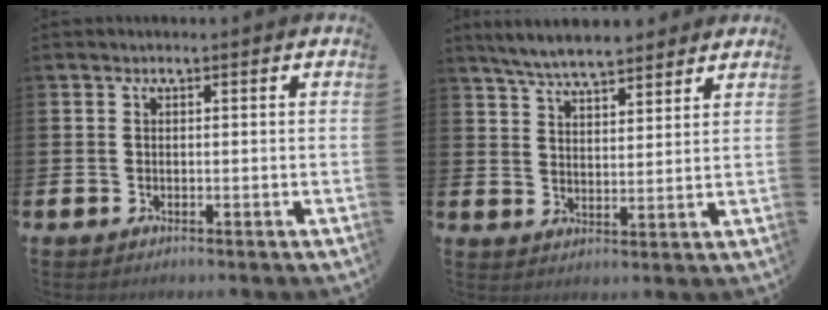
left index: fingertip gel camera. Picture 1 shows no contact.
{"total": 6.3, "force": [6.0, 1.1, 1.6], "torque": [-0.057, -0.018, 0.112]}